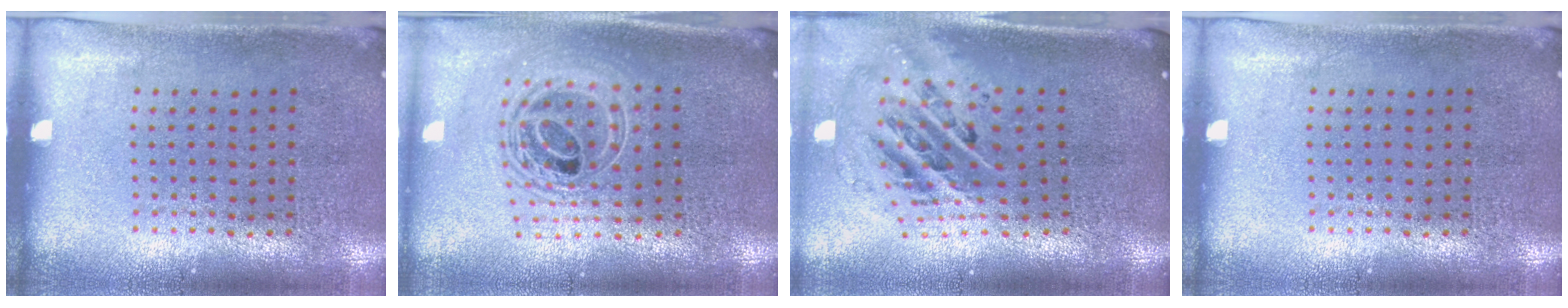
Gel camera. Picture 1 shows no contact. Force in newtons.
{"total": 2.1, "press": 1.6, "slide": 1.3}
{"total": 2.4, "press": 1.6, "slide": 1.7}
{"total": 0.0}